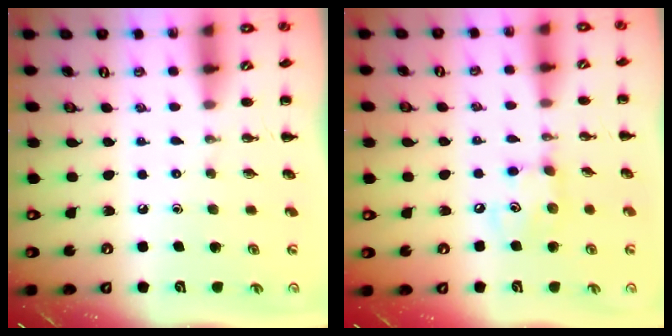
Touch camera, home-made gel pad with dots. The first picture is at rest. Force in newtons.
{"total": 6.3, "press": 6.3, "slide": 0.6}